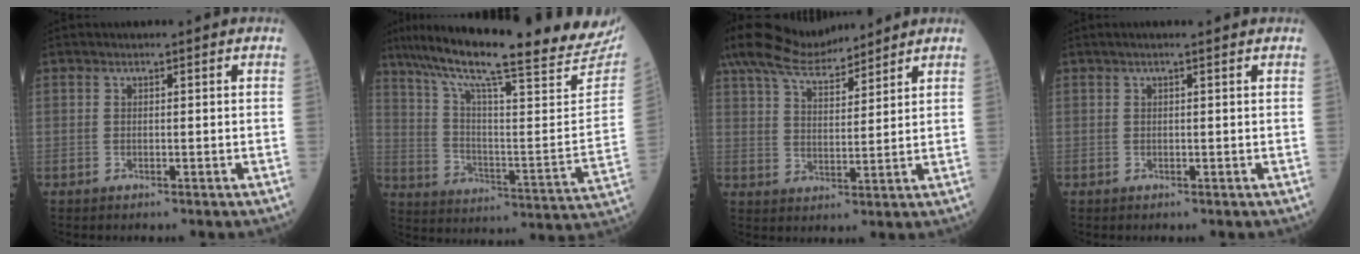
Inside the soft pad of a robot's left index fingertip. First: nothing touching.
{"total": 30.9, "force": [25.9, 3.5, 16.4], "torque": [-0.274, -0.060, 0.344]}
{"total": 14.6, "force": [13.1, 3.1, 5.7], "torque": [-0.126, 0.030, 0.237]}
{"total": 2.3, "force": [1.9, -0.2, 1.3], "torque": [-0.017, 0.015, 0.026]}